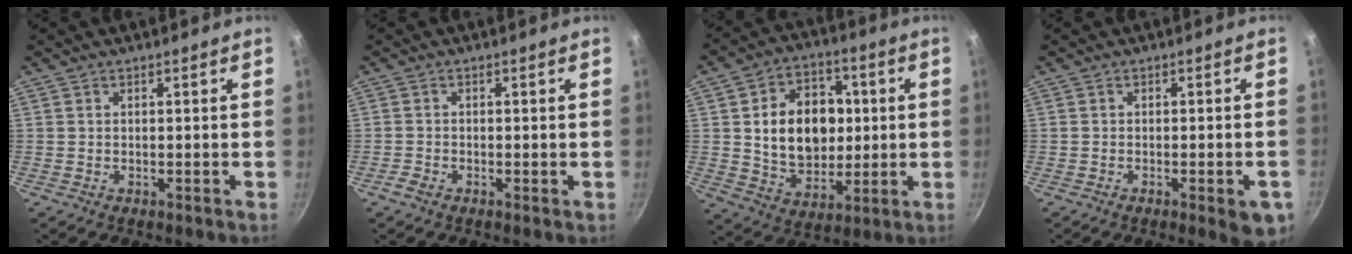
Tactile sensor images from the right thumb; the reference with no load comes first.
{"total": 1.5, "force": [-0.9, 0.8, 0.9], "torque": [-0.022, 0.003, -0.024]}
{"total": 16.8, "force": [1.7, 12.7, 10.9], "torque": [-0.131, 0.005, 0.034]}
{"total": 5.8, "force": [-2.4, 1.7, 5.0], "torque": [-0.044, 0.007, -0.028]}